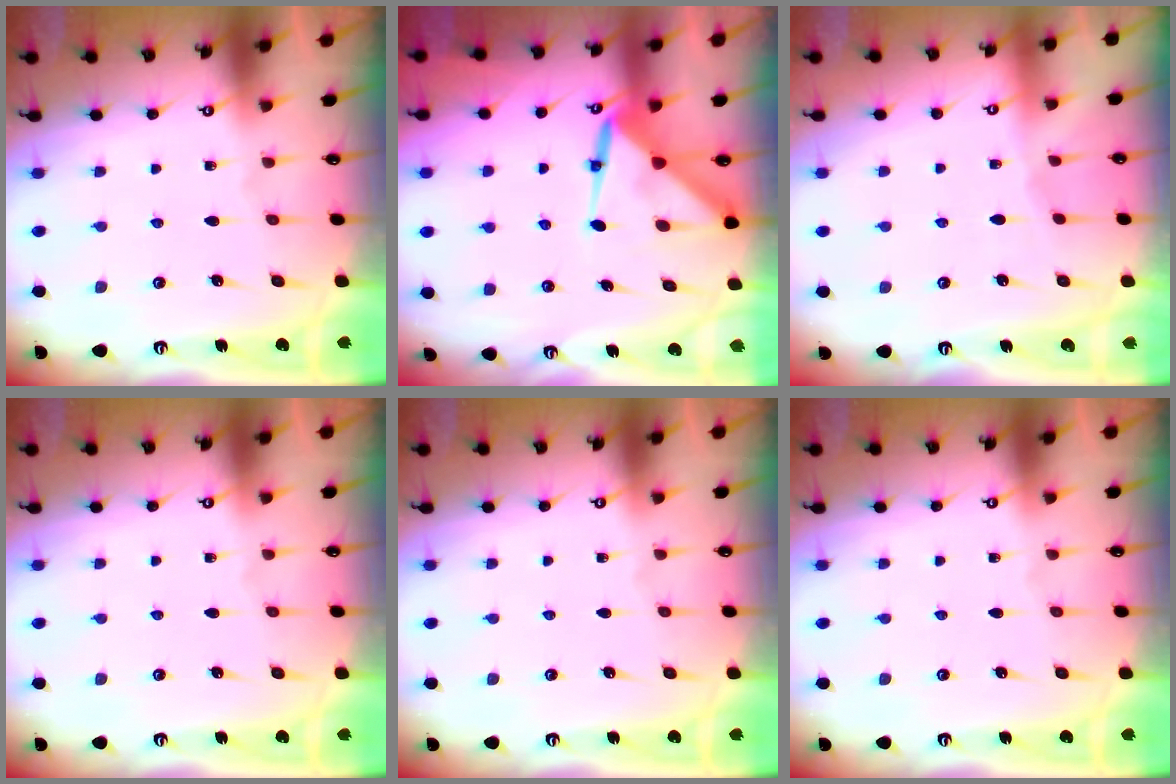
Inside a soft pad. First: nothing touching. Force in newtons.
{"total": 8.9, "press": 8.9, "slide": 0.8}
{"total": 2.4, "press": 2.4, "slide": 0.4}
{"total": 0.0}
{"total": 0.0}
{"total": 0.0}